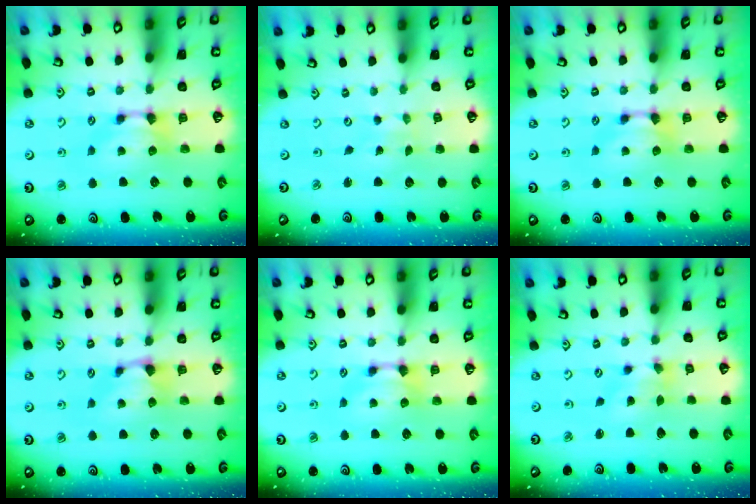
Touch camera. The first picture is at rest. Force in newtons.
{"total": 6.3, "press": 6.3, "slide": 0.3}
{"total": 0.0}
{"total": 0.8, "press": 0.2, "slide": 0.8}
{"total": 0.0}
{"total": 1.9, "press": 1.4, "slide": 1.3}